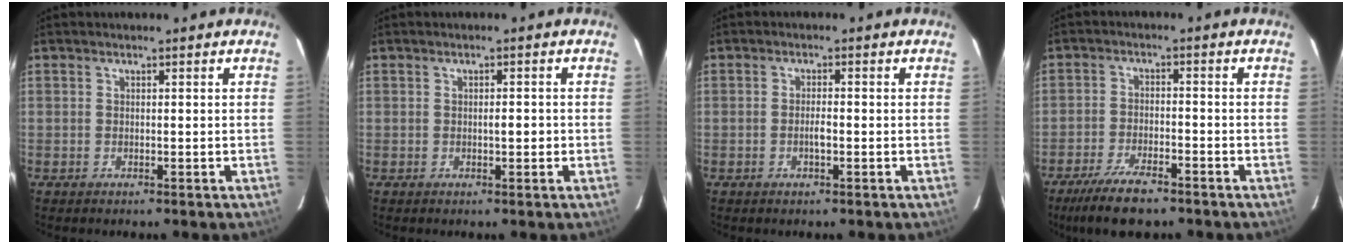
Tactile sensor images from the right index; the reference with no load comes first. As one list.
[{"total": 1.5, "force": [-0.2, 0.5, 1.4], "torque": [-0.022, 0.002, -0.003]}, {"total": 2.2, "force": [-0.6, 0.4, 2.1], "torque": [-0.041, 0.001, -0.010]}, {"total": 8.2, "force": [-6.3, 2.1, 4.8], "torque": [-0.091, -0.016, -0.112]}]